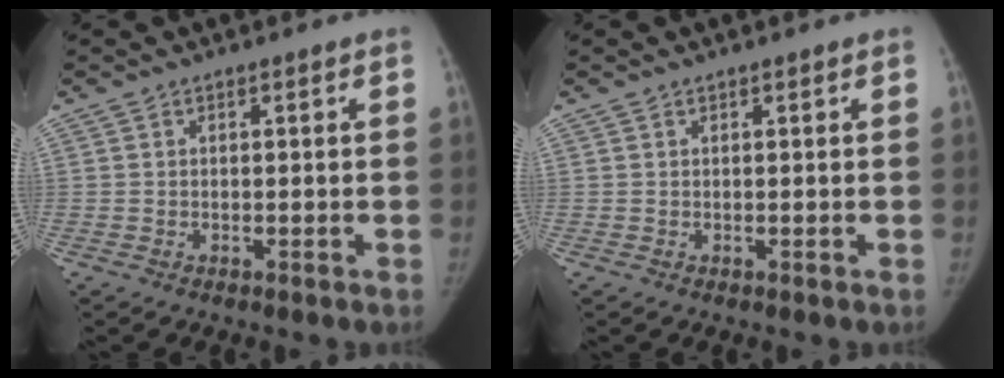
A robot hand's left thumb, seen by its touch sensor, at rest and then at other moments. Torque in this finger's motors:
{"motor_torque": [0.00, 0.00, 0.01, -0.01, 0.00]}